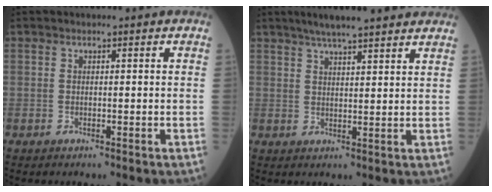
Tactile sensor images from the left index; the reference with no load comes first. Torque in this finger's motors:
{"motor_torque": [0.84, -0.83, 0.09, 0.10]}